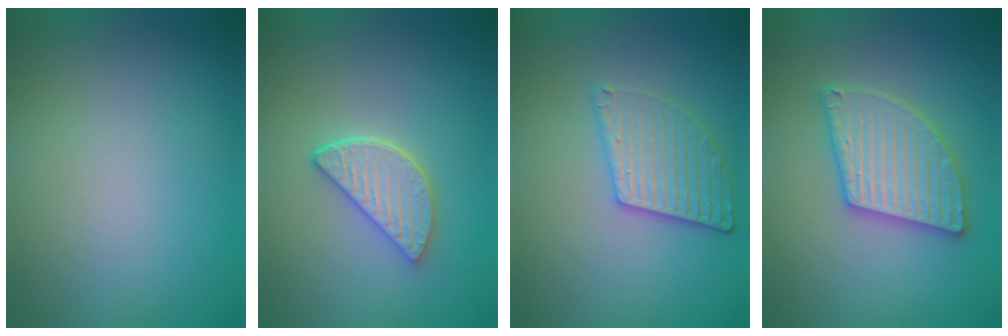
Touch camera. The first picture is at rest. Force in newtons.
{"total": 3.9, "press": 3.3, "slide": 2.1}
{"total": 3.4, "press": 3.3, "slide": 1.0}
{"total": 5.5, "press": 5.5, "slide": 0.7}